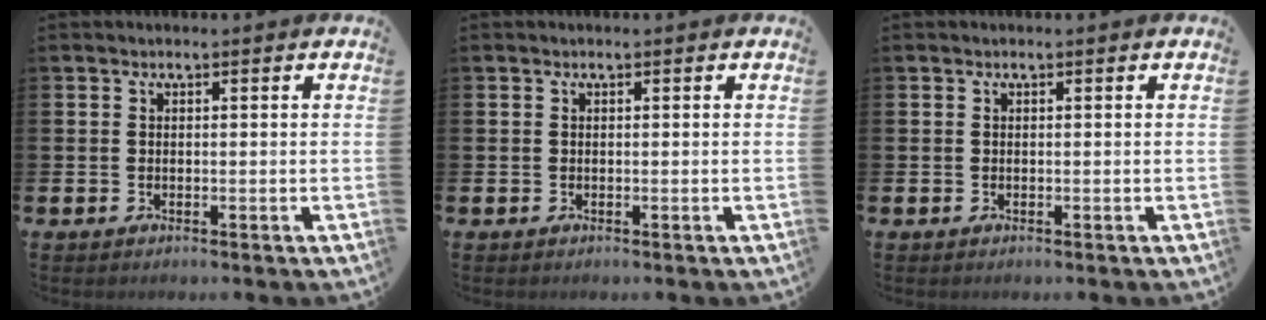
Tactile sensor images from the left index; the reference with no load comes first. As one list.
[{"total": 0.0}, {"total": 0.0}]